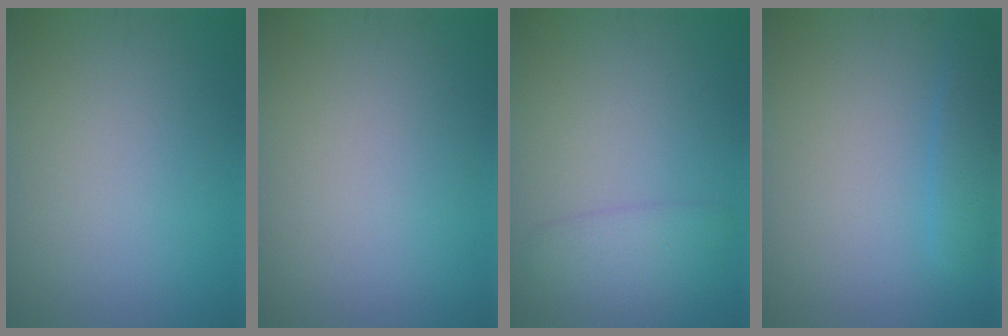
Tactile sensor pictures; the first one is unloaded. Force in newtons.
{"total": 0.0}
{"total": 2.7, "press": 2.7, "slide": 0.2}
{"total": 2.1, "press": 2.1, "slide": 0.1}